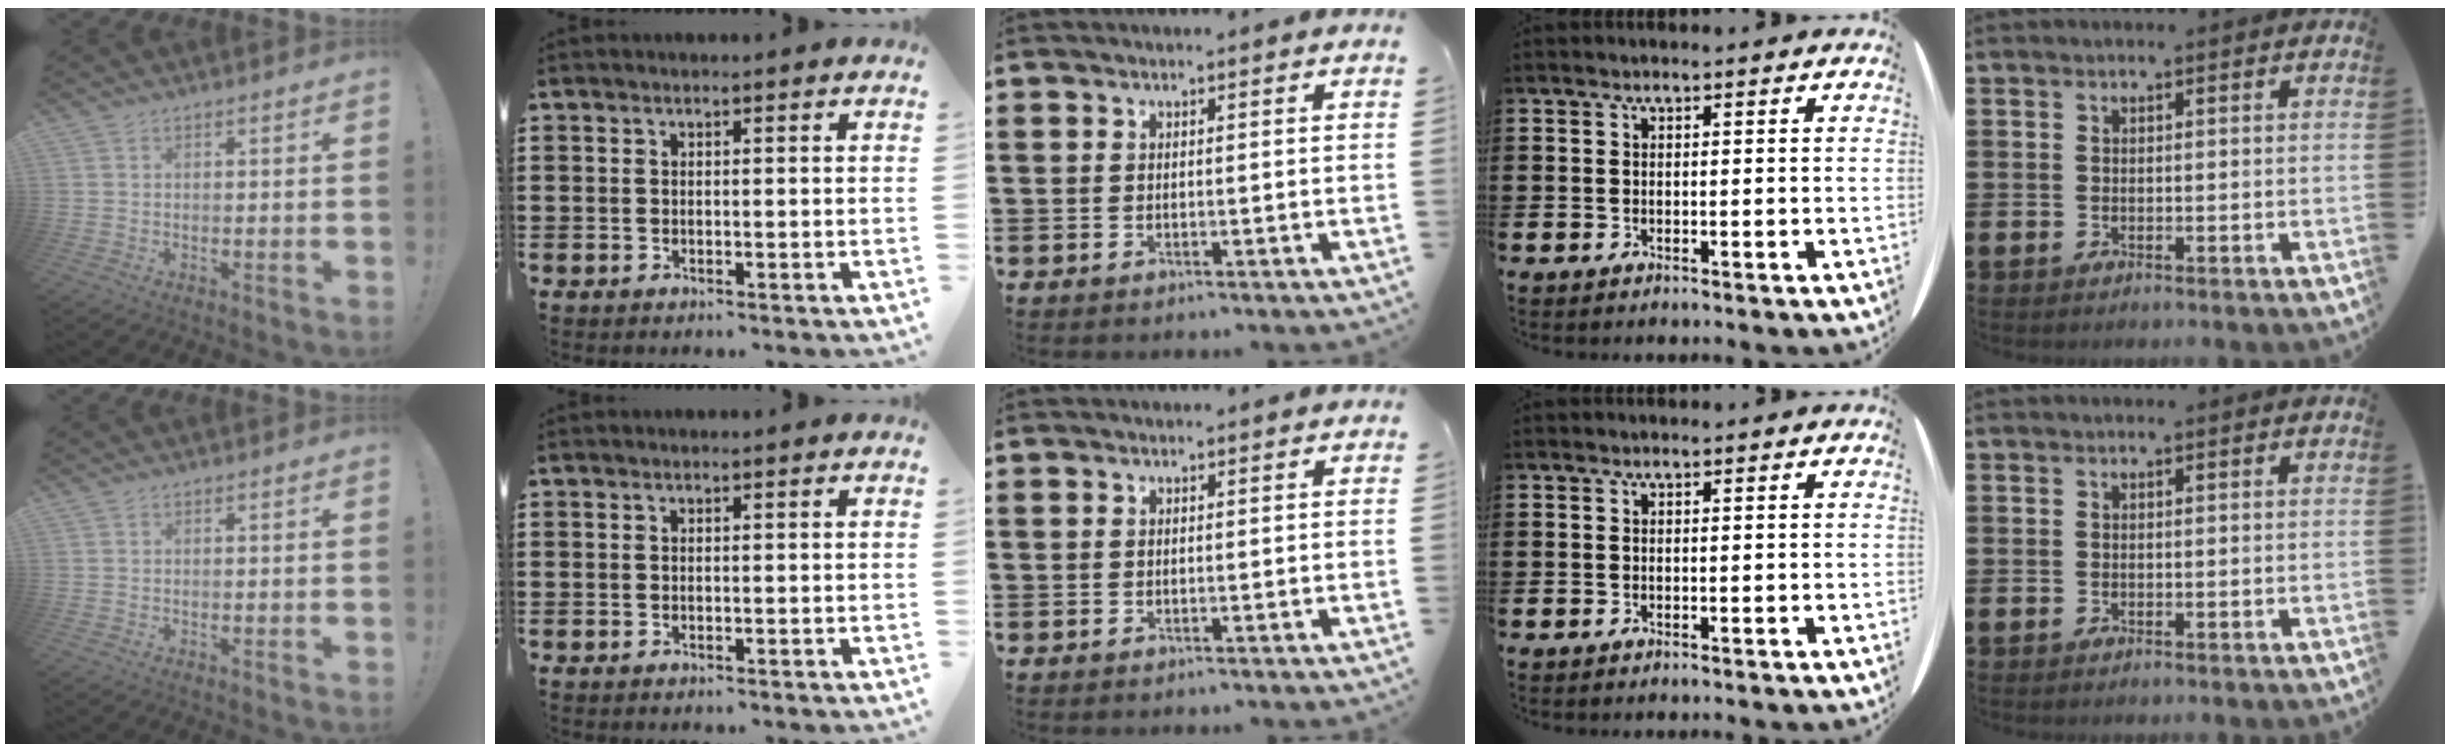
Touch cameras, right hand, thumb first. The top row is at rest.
{}